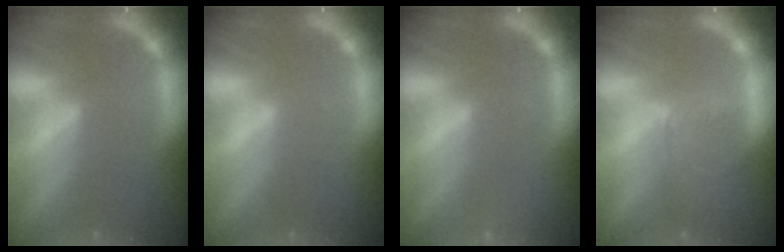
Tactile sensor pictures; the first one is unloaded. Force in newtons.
{"total": 0.0}
{"total": 1.9}
{"total": 5.0}